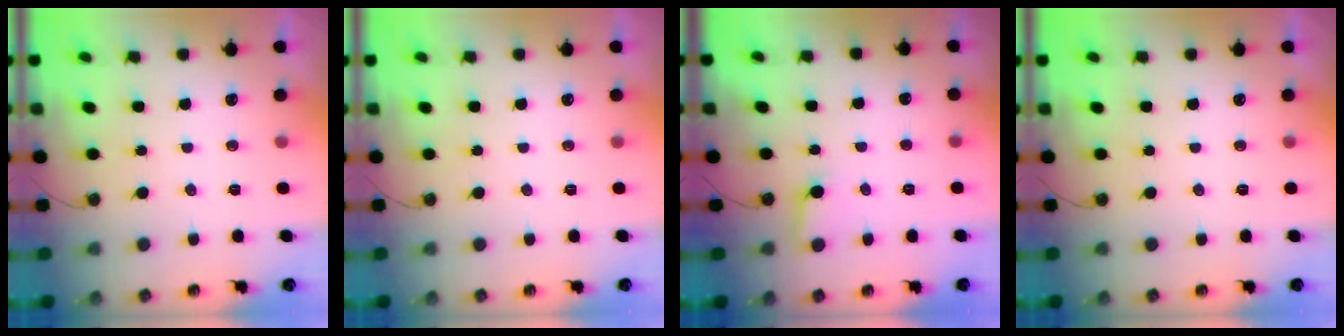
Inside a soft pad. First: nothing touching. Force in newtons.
{"total": 0.0}
{"total": 4.3, "press": 4.2, "slide": 0.6}
{"total": 0.0}